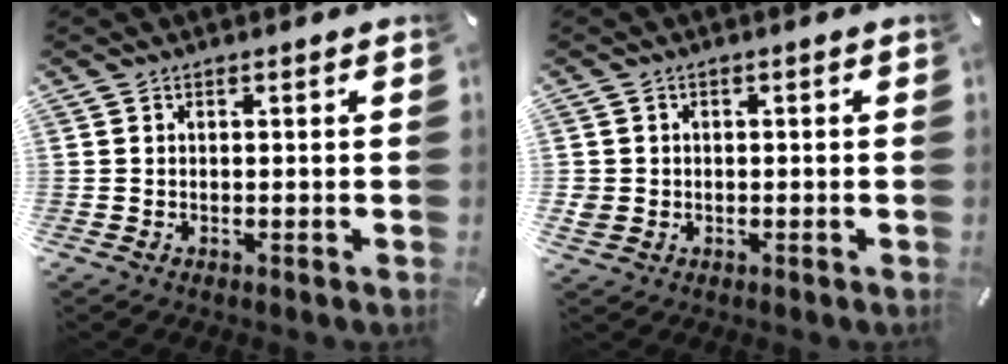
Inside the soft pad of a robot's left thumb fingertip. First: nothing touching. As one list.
[{"total": 2.5, "force": [-0.5, 2.3, 0.6], "torque": [-0.010, 0.004, -0.011]}]